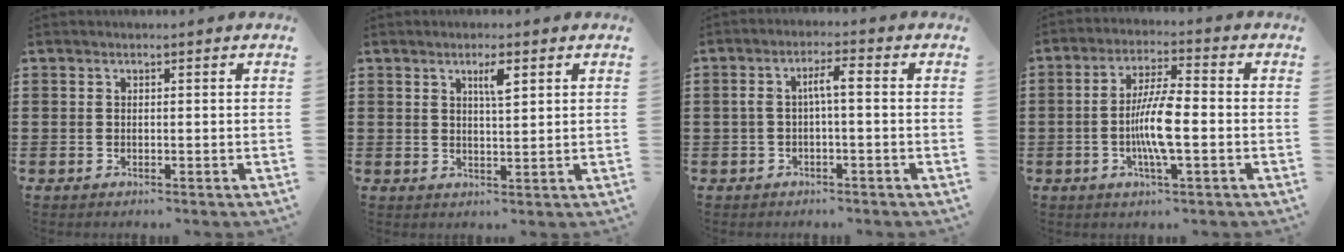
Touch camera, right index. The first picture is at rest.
{"total": 3.2, "force": [1.6, 0.6, 2.7], "torque": [-0.048, 0.002, 0.023]}
{"total": 3.6, "force": [-0.1, 0.7, 3.6], "torque": [-0.076, 0.007, -0.009]}
{"total": 7.9, "force": [-1.6, 1.6, 7.6], "torque": [-0.149, -0.006, -0.034]}